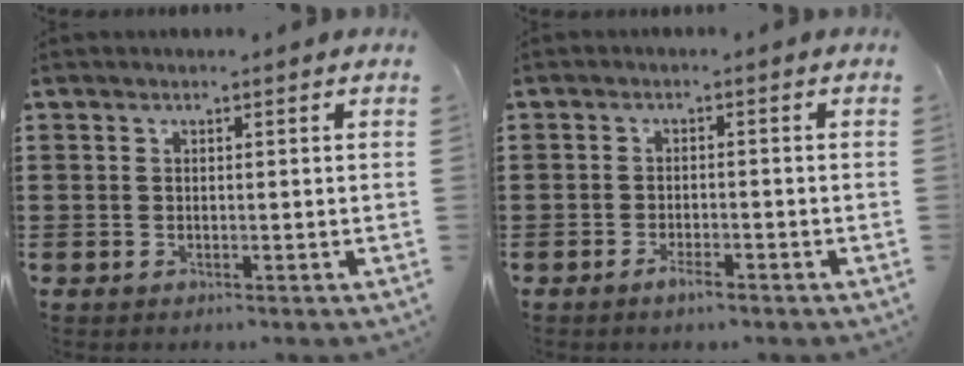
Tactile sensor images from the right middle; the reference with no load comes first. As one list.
[{"total": 2.2, "force": [-1.5, 0.5, 1.5], "torque": [-0.026, 0.002, -0.029]}]